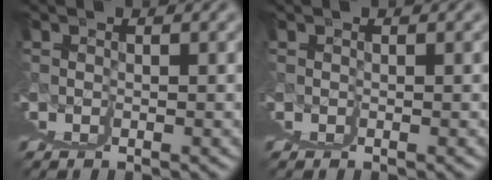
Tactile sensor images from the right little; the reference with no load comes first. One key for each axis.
{"total": 0.0}